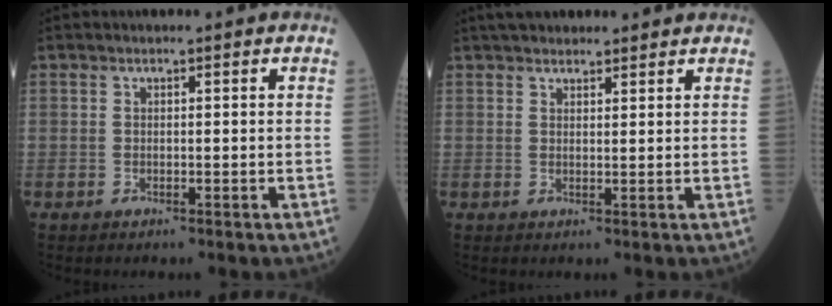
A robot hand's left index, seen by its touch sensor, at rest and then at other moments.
{"total": 7.7, "force": [6.8, 1.9, 3.1], "torque": [-0.043, 0.030, 0.098]}